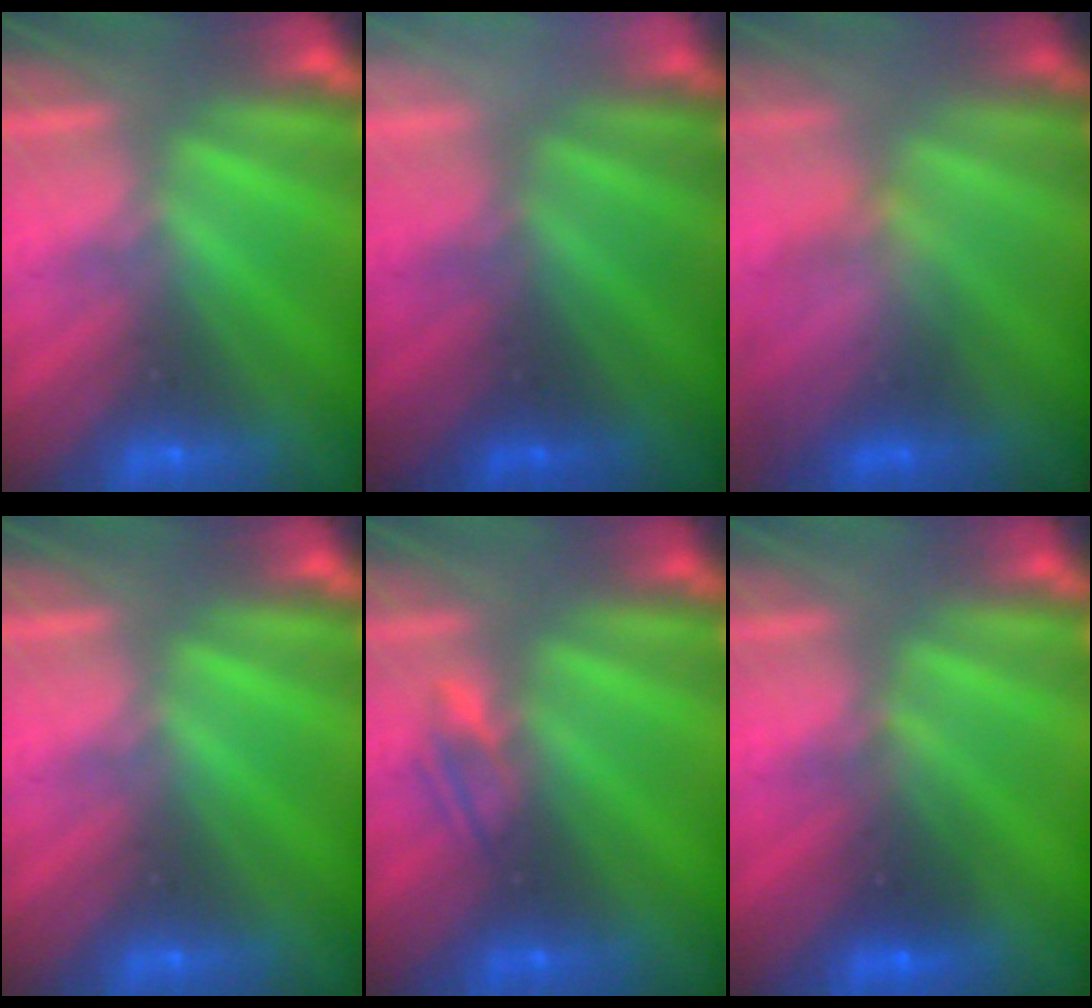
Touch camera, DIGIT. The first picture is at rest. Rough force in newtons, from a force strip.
{"total": 2.4}
{"total": 3.9}
{"total": 0.0}
{"total": 2.3}
{"total": 2.8}